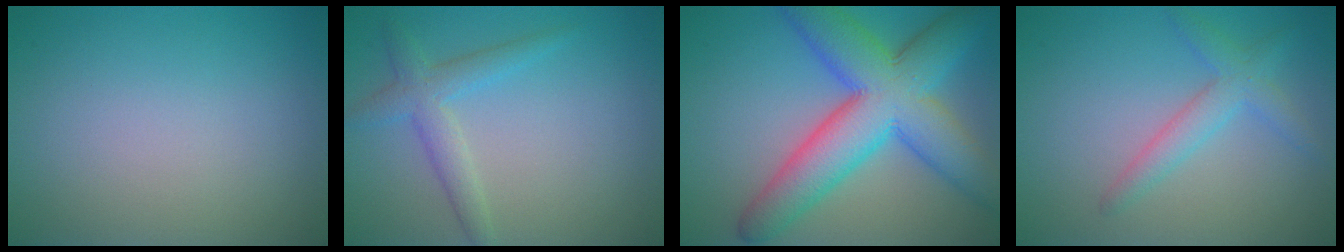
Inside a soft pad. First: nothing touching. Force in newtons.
{"total": 2.8, "press": 2.8, "slide": 0.0}
{"total": 10.8, "press": 10.8, "slide": 0.2}
{"total": 2.7, "press": 2.7, "slide": 0.1}